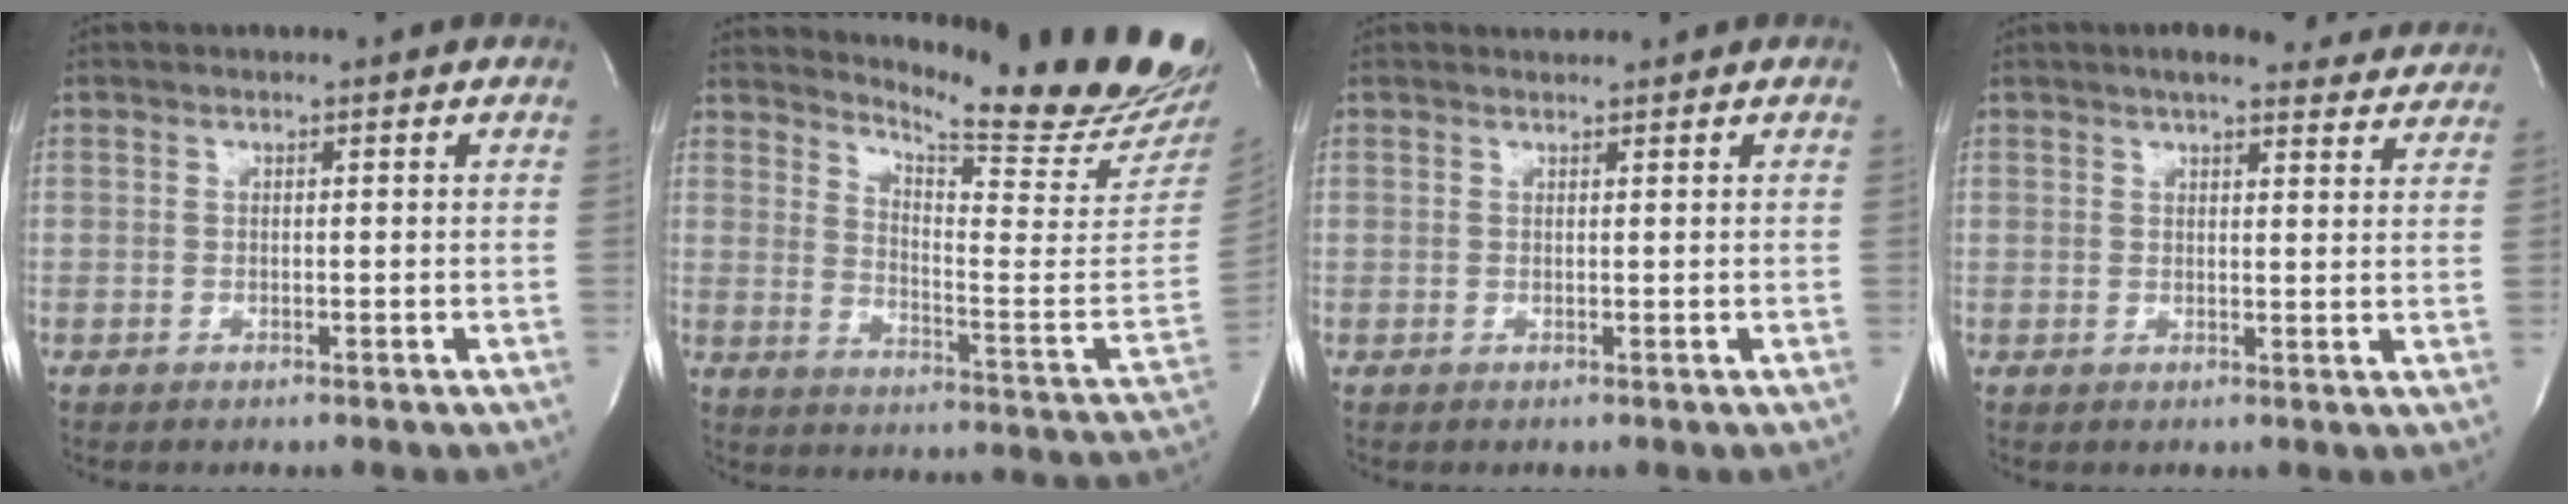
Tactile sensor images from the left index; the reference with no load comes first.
{"total": 19.5, "force": [18.5, -0.4, 6.2], "torque": [-0.108, -0.130, 0.236]}
{"total": 1.5, "force": [1.5, -0.1, -0.1], "torque": [-0.006, 0.007, 0.030]}
{"total": 13.0, "force": [11.7, 2.9, 4.7], "torque": [-0.045, 0.017, 0.134]}